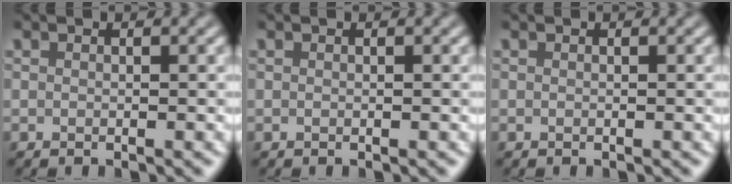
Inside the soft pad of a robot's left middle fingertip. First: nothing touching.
{"total": 0.0}
{"total": 0.0}